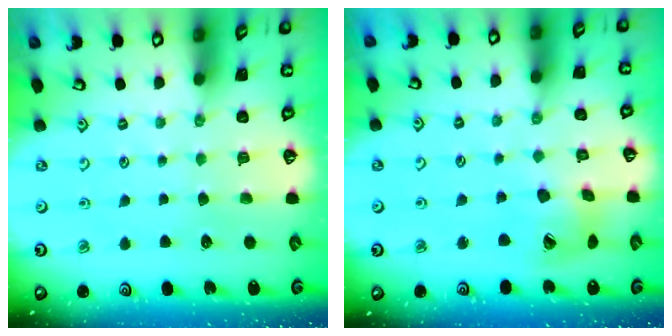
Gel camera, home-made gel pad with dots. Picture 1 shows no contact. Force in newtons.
{"total": 13.7, "press": 13.6, "slide": 1.9}